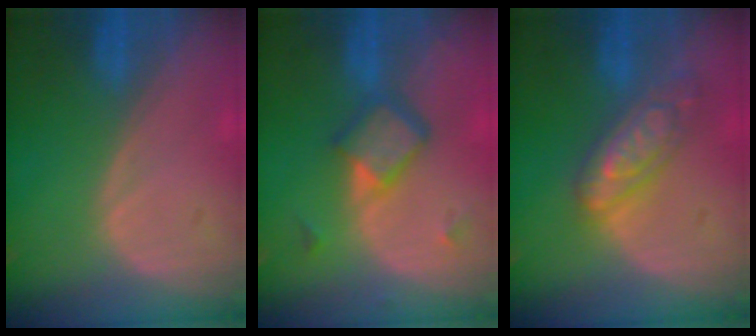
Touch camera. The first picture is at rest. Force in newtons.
{"total": 5.9, "press": 5.1, "slide": 2.9}
{"total": 6.7, "press": 6.7, "slide": 0.4}